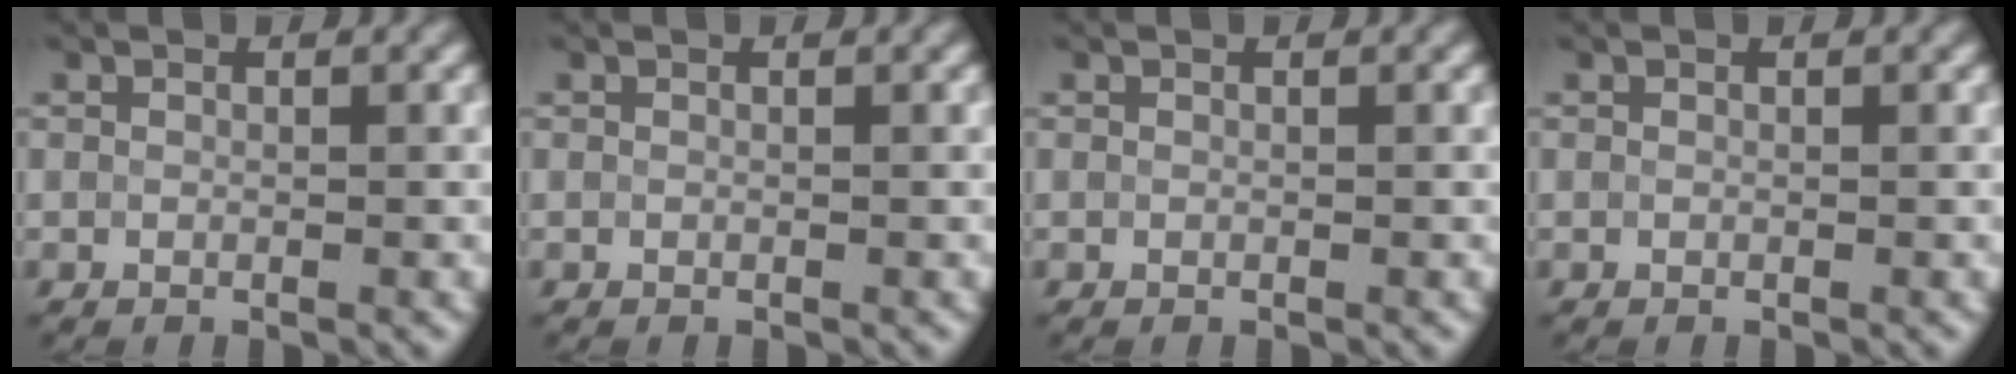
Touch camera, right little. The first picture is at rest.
{"total": 0.0}
{"total": 0.0}
{"total": 0.0}